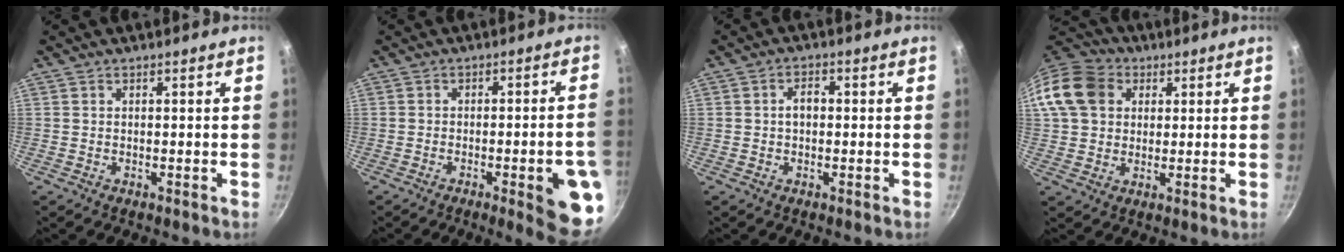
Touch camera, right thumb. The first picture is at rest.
{"total": 11.3, "force": [-3.8, 2.5, 10.3], "torque": [-0.104, 0.021, -0.044]}
{"total": 2.9, "force": [0.0, 2.0, 2.1], "torque": [-0.026, 0.012, -0.003]}
{"total": 13.7, "force": [3.8, 11.1, 7.2], "torque": [-0.127, 0.022, 0.056]}